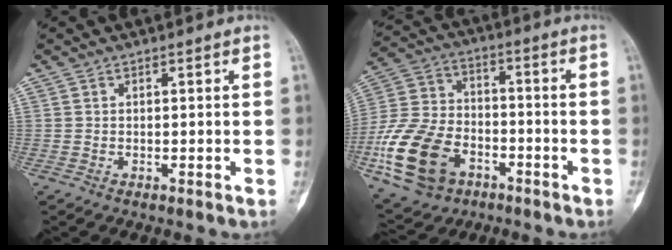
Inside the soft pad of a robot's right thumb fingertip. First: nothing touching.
{"total": 19.9, "force": [-7.7, 13.6, 12.2], "torque": [-0.235, 0.036, -0.134]}